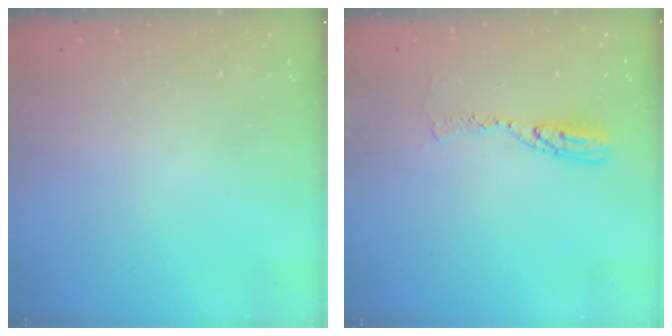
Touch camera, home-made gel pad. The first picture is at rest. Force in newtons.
{"total": 8.2, "press": 8.1, "slide": 0.7}